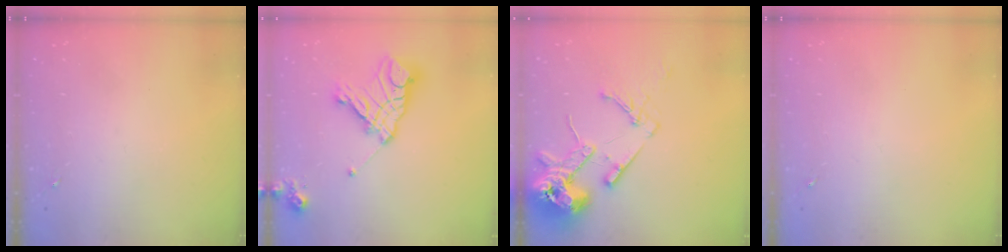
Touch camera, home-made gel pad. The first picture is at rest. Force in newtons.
{"total": 16.6, "press": 16.5, "slide": 2.1}
{"total": 16.3, "press": 16.1, "slide": 2.5}
{"total": 0.0}